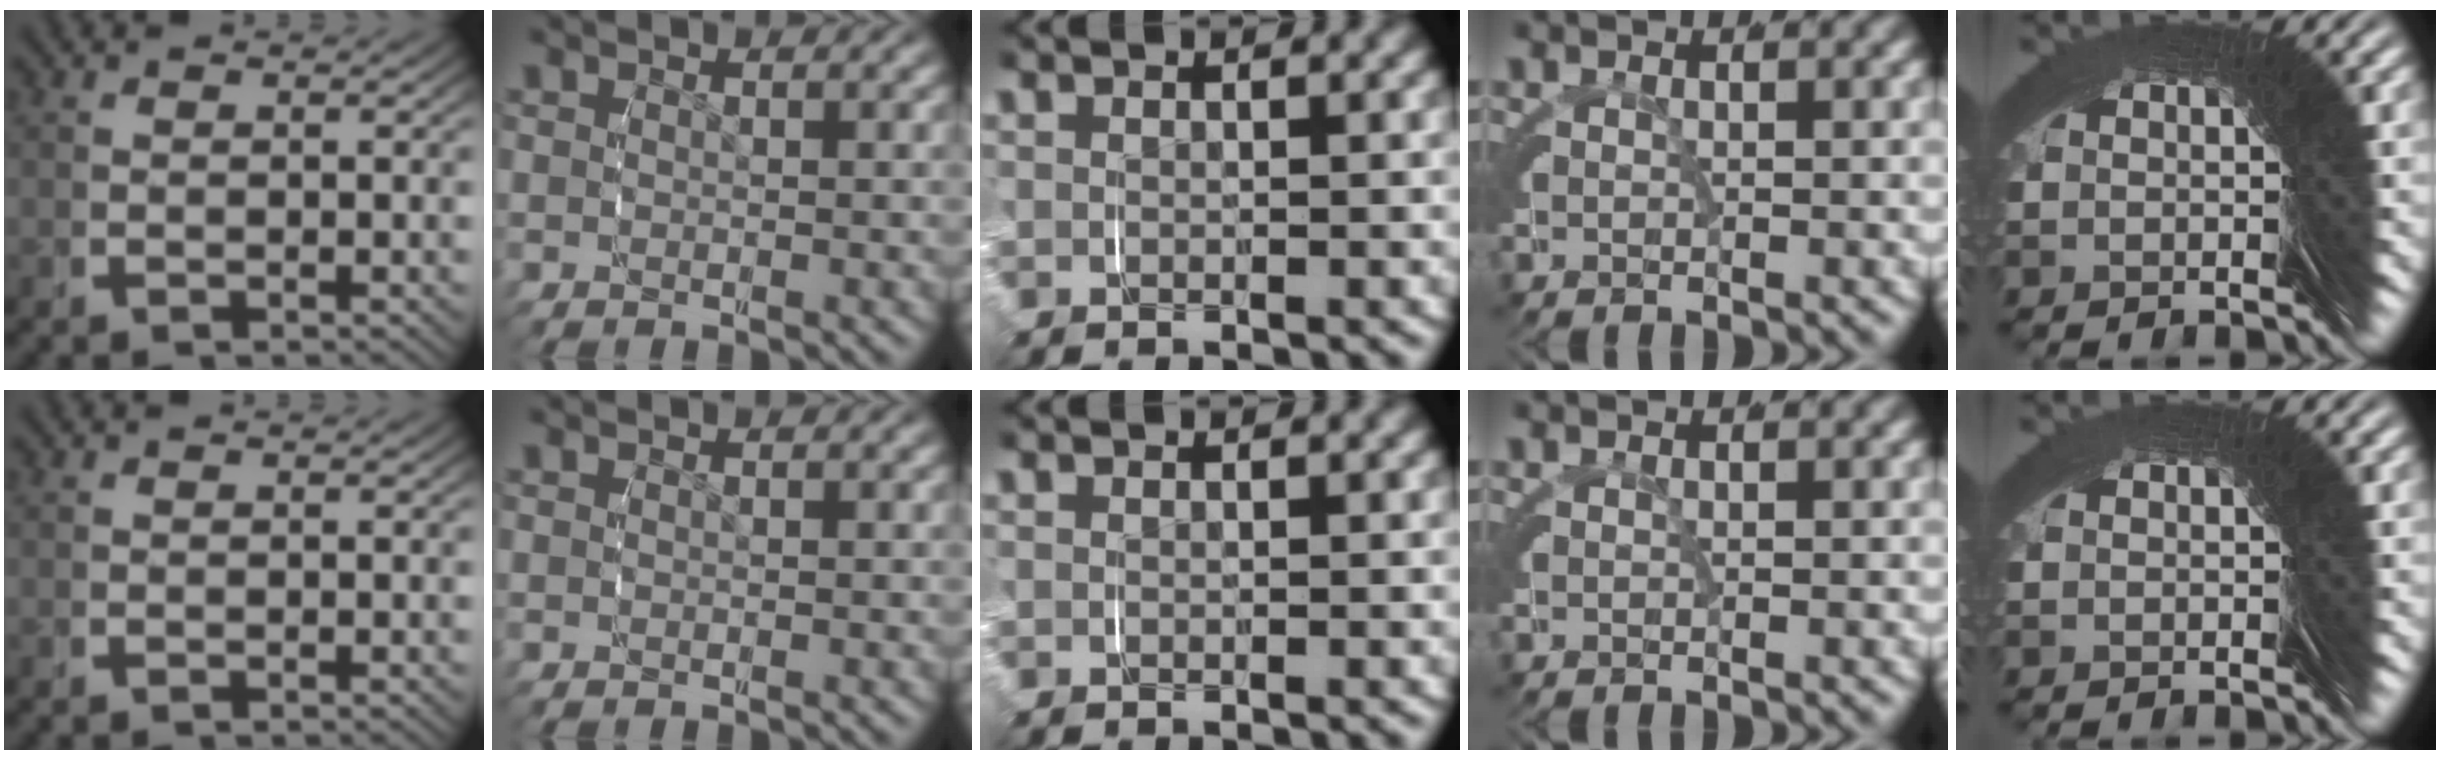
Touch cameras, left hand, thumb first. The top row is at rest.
{}